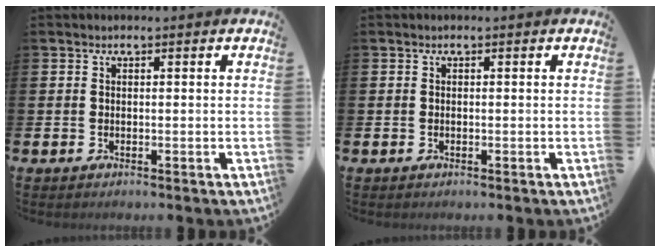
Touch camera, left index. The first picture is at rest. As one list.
[{"total": 0.0}]